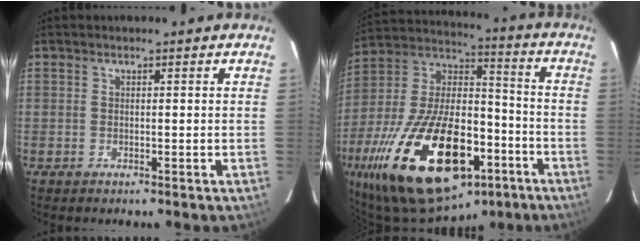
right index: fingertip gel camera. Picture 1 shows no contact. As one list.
[{"total": 34.1, "force": [-17.5, 16.6, 24.1], "torque": [-0.462, -0.012, -0.271]}]